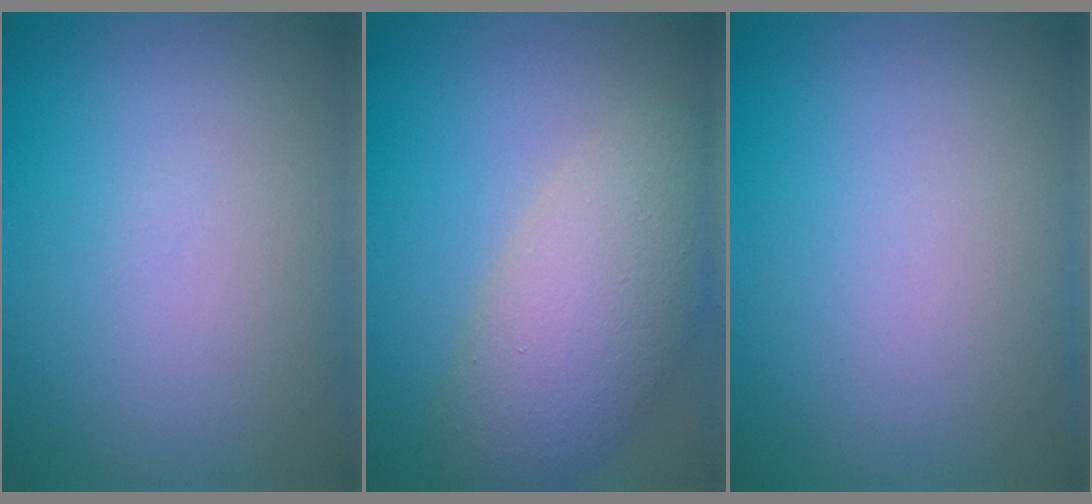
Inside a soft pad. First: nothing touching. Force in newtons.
{"total": 6.5, "press": 6.5, "slide": 0.4}
{"total": 0.0}